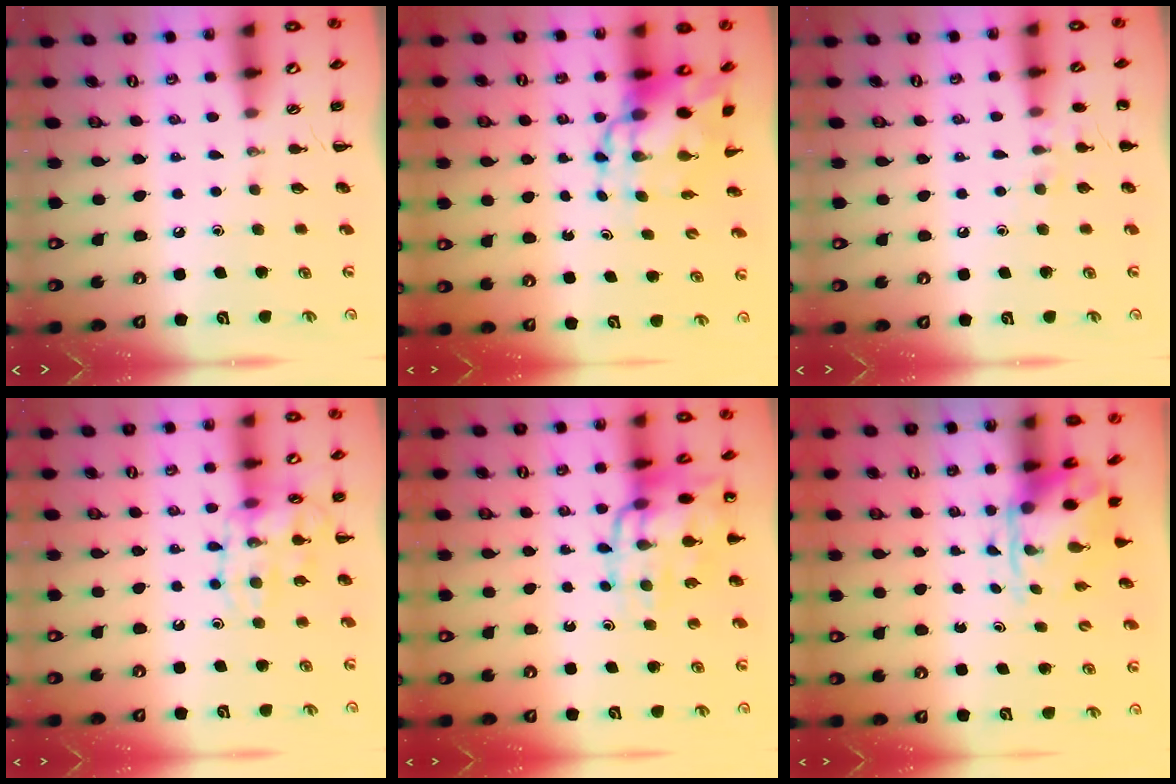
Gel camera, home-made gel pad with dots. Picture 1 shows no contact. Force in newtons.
{"total": 9.8, "press": 9.5, "slide": 2.5}
{"total": 6.6, "press": 6.4, "slide": 1.5}
{"total": 14.2, "press": 14.2, "slide": 1.2}
{"total": 16.5, "press": 16.3, "slide": 2.5}
{"total": 3.6, "press": 3.5, "slide": 1.0}